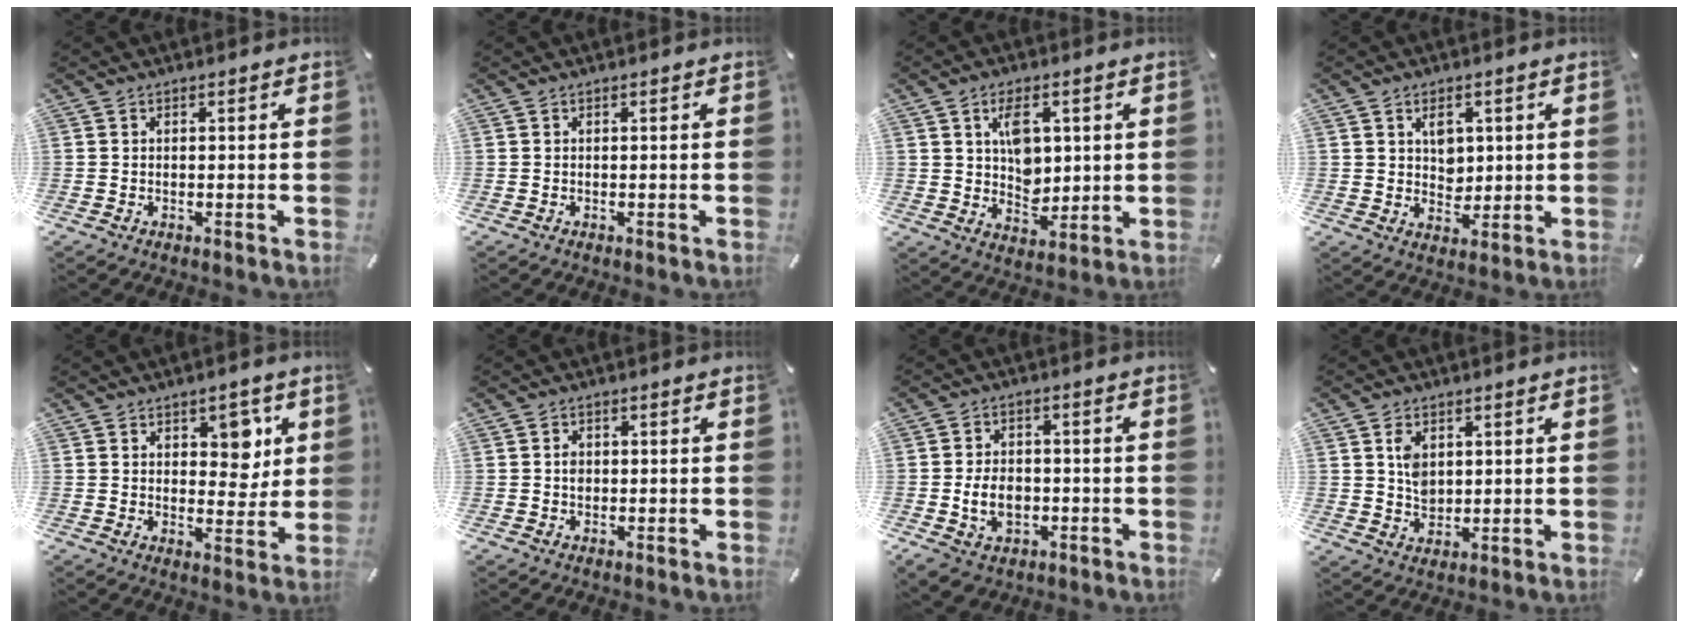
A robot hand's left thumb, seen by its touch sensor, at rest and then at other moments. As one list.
[{"total": 0.0}, {"total": 8.0, "force": [2.5, 5.8, 4.9], "torque": [-0.070, 0.000, 0.041]}, {"total": 5.0, "force": [1.6, 4.3, 2.2], "torque": [-0.022, -0.004, 0.023]}, {"total": 7.3, "force": [3.0, 4.9, 4.5], "torque": [-0.037, -0.010, 0.043]}, {"total": 1.8, "force": [0.0, 1.5, 1.0], "torque": [-0.022, 0.005, -0.002]}, {"total": 8.4, "force": [-1.6, 6.6, 4.9], "torque": [-0.098, 0.006, -0.028]}, {"total": 5.6, "force": [1.7, 4.3, 3.1], "torque": [-0.047, -0.003, 0.029]}]